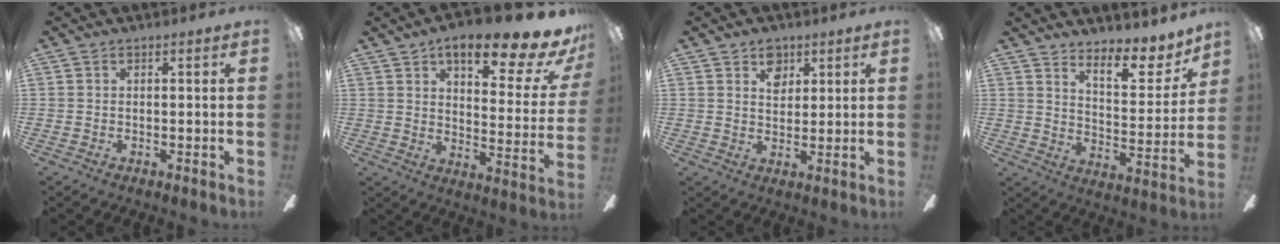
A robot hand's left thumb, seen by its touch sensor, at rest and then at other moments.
{"total": 17.9, "force": [12.1, 5.3, 12.1], "torque": [-0.172, -0.075, 0.190]}
{"total": 5.5, "force": [3.4, 3.6, 2.4], "torque": [-0.018, -0.011, 0.055]}
{"total": 10.5, "force": [8.7, 3.2, 4.9], "torque": [-0.058, -0.075, 0.151]}